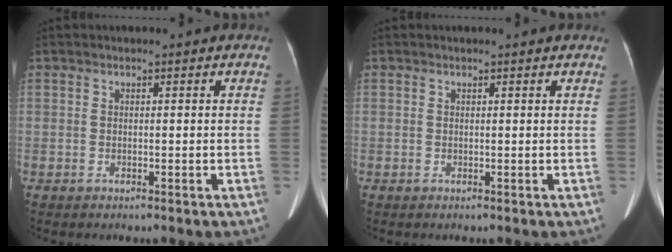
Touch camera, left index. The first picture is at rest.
{"total": 0.0}